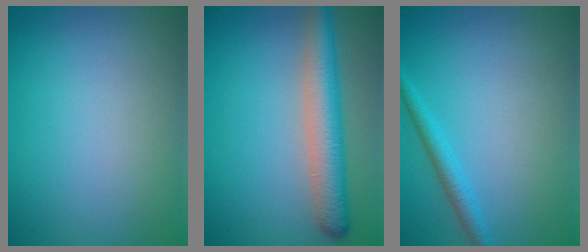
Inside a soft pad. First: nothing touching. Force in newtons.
{"total": 5.5, "press": 5.5, "slide": 0.2}
{"total": 1.9, "press": 1.9, "slide": 0.2}